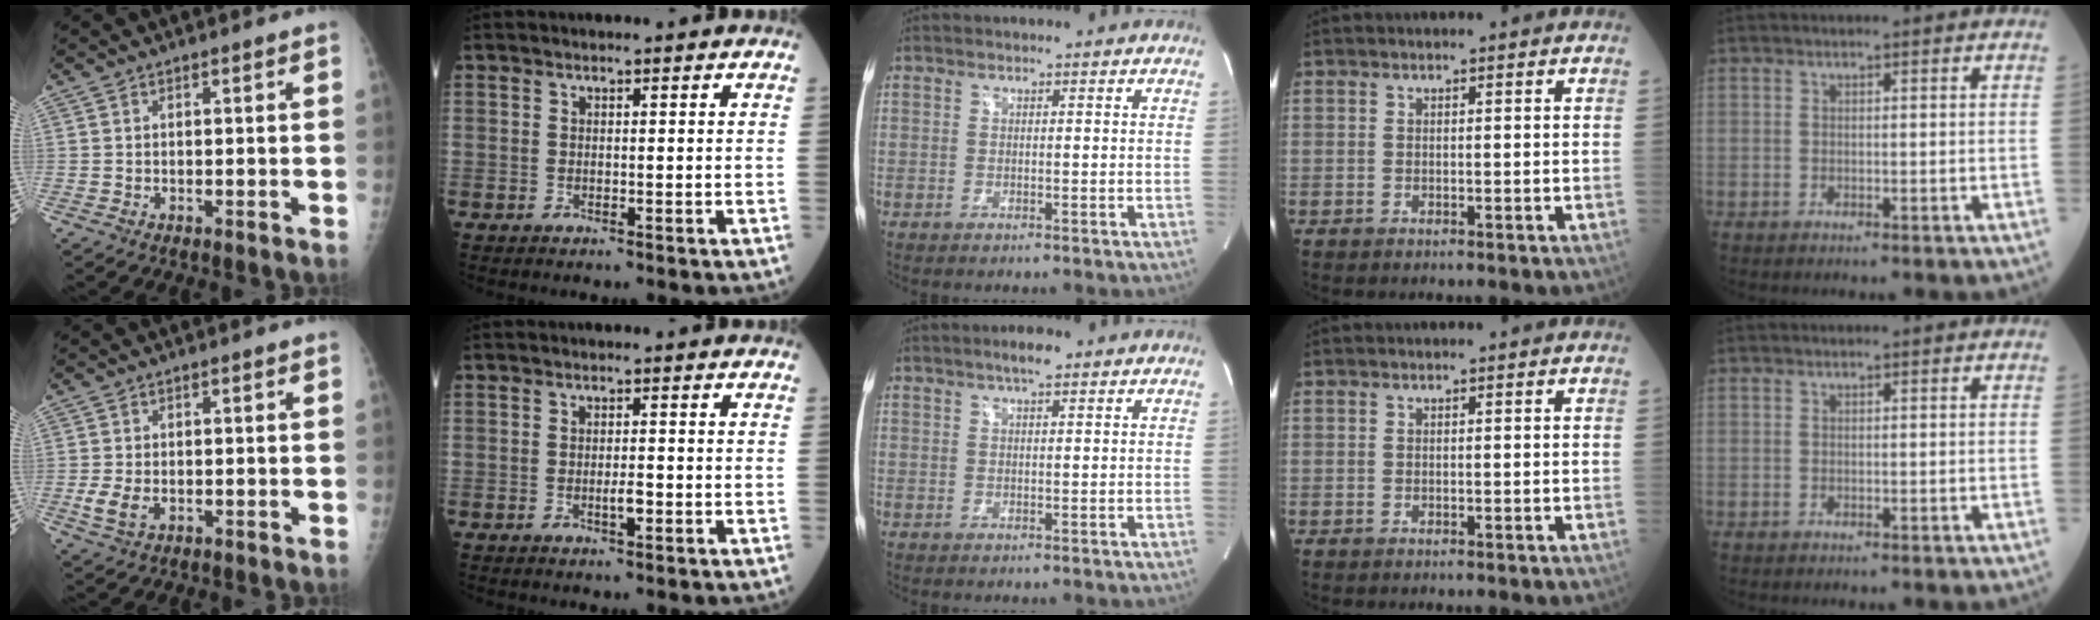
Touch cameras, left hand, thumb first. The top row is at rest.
{"thumb": {"total": 4.2, "force": [-1.1, 2.5, 3.1], "torque": [-0.071, 0.000, -0.018]}, "index": {"total": 1.7, "force": [-0.9, 0.4, 1.3], "torque": [-0.022, -0.005, -0.016]}, "middle": {"total": 3.0, "force": [2.0, 0.5, 2.1], "torque": [-0.043, 0.006, 0.034]}}